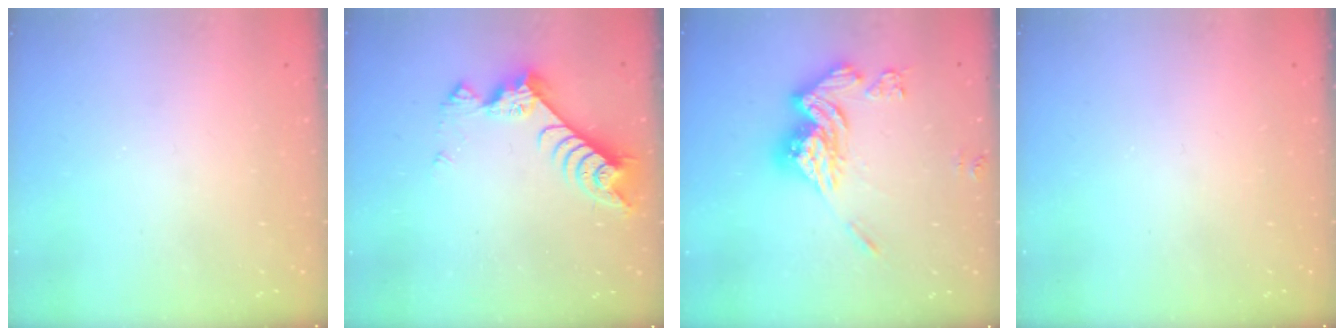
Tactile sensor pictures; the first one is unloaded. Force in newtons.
{"total": 7.9, "press": 7.9, "slide": 0.7}
{"total": 17.1, "press": 17.0, "slide": 1.9}
{"total": 0.0}